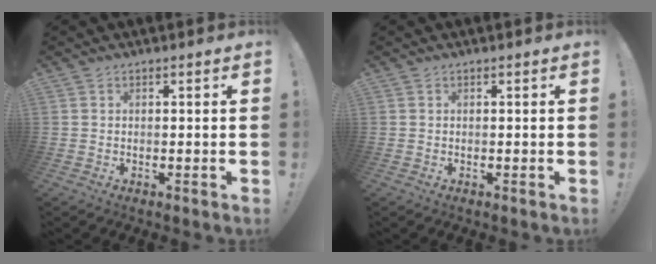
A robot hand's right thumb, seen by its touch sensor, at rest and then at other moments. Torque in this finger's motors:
{"motor_torque": [0.00, 0.00, -0.03, -0.03, 0.00]}